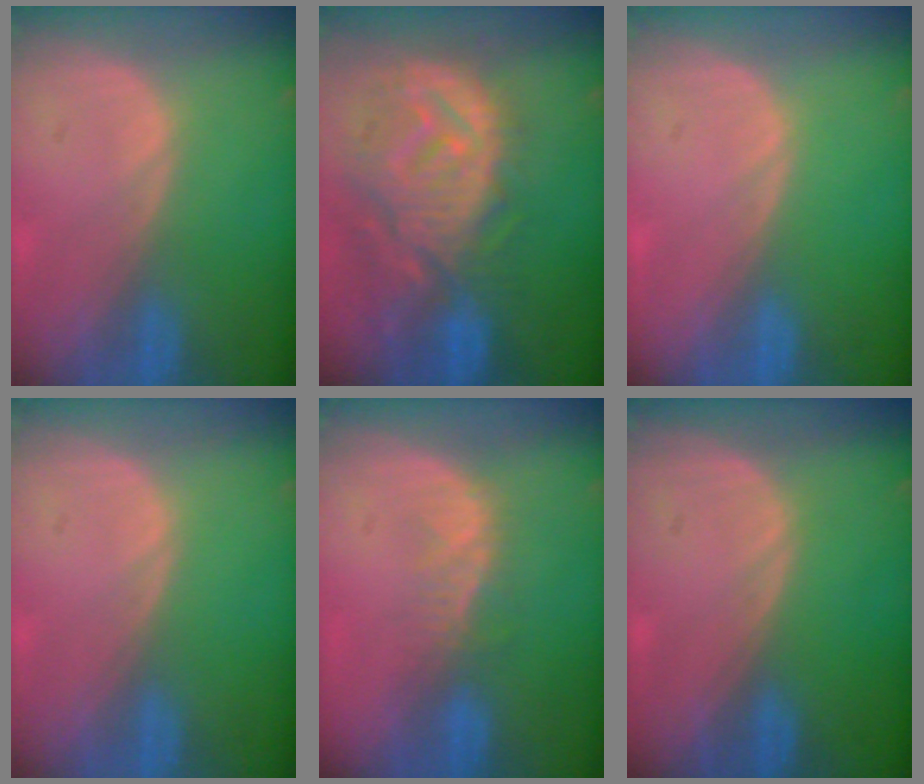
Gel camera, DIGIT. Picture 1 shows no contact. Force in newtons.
{"total": 12.4, "press": 11.1, "slide": 5.7}
{"total": 0.0}
{"total": 0.0}
{"total": 3.4, "press": 3.0, "slide": 1.6}
{"total": 0.0}